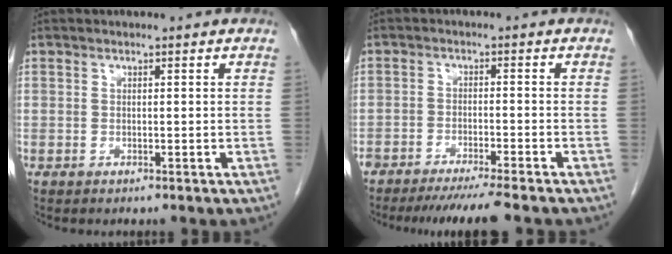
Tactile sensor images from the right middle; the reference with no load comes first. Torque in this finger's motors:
{"motor_torque": [1.09, -1.05, 0.10, 0.03]}